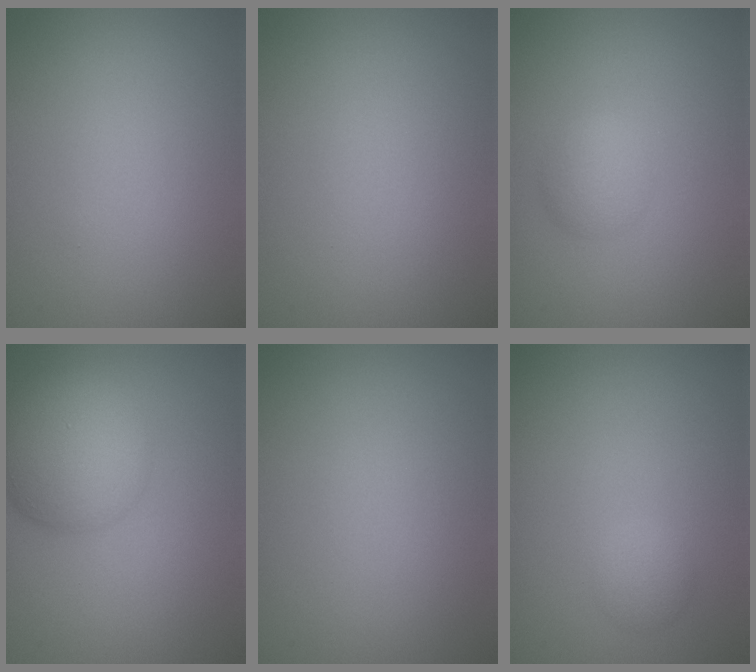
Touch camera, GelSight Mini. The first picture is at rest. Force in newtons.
{"total": 0.0}
{"total": 2.0, "press": 2.0, "slide": 0.0}
{"total": 6.8, "press": 6.8, "slide": 0.1}
{"total": 0.0}
{"total": 1.5, "press": 1.5, "slide": 0.0}